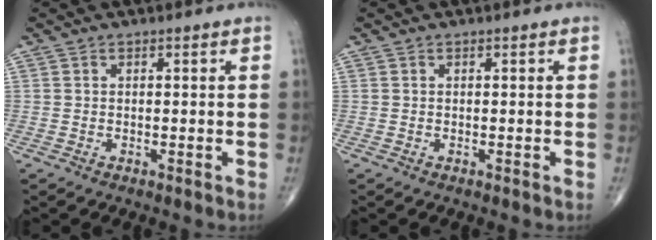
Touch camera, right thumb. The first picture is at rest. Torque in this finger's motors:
{"motor_torque": [0.00, 0.00, 0.00, 0.00, 0.00]}